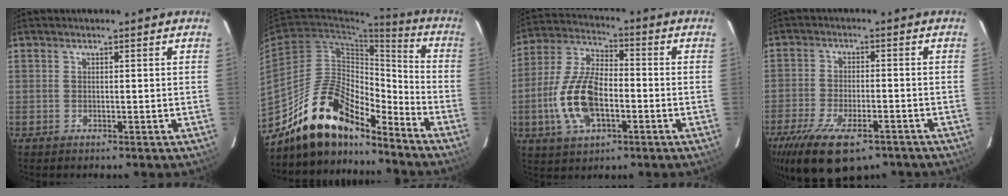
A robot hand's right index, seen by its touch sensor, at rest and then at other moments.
{"total": 17.3, "force": [-14.2, 6.0, 7.7], "torque": [-0.146, 0.030, -0.249]}
{"total": 14.4, "force": [-3.8, 7.1, 12.0], "torque": [-0.258, 0.006, -0.070]}
{"total": 16.6, "force": [-11.1, 6.6, 10.4], "torque": [-0.219, -0.042, -0.179]}